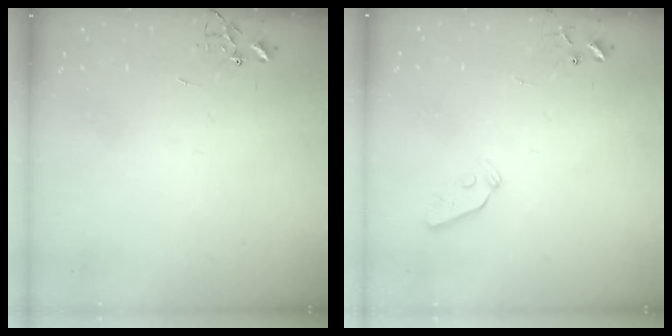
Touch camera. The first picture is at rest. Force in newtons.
{"total": 3.7, "press": 3.6, "slide": 0.7}